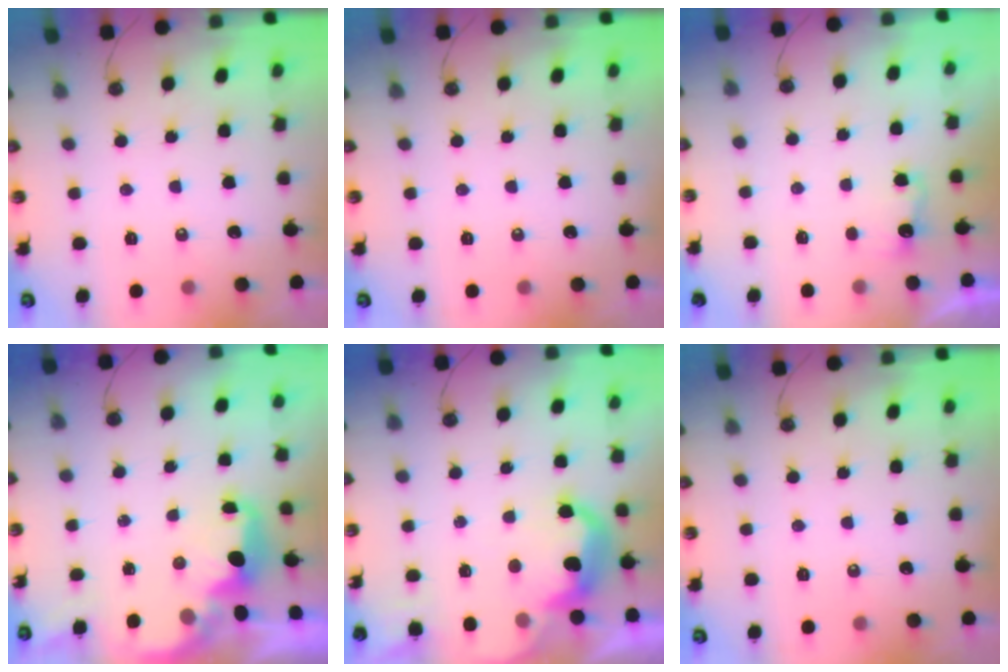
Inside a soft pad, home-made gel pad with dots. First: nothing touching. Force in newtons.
{"total": 0.0}
{"total": 2.7, "press": 2.5, "slide": 0.9}
{"total": 3.0, "press": 2.9, "slide": 0.6}
{"total": 7.9, "press": 7.9, "slide": 0.8}
{"total": 0.0}